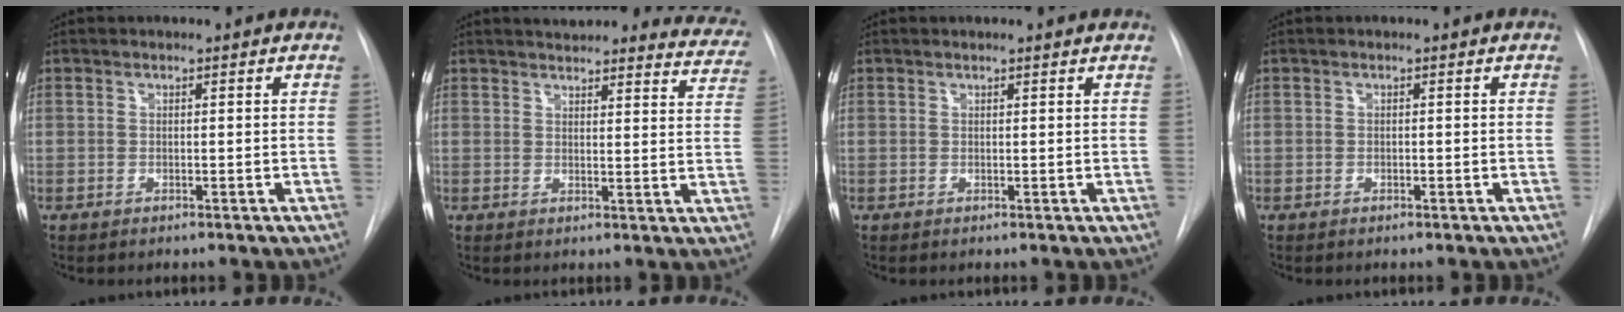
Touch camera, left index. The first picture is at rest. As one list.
[{"total": 12.1, "force": [11.6, 2.6, 1.8], "torque": [0.014, -0.043, 0.102]}, {"total": 0.9, "force": [0.9, 0.0, 0.2], "torque": [-0.010, 0.002, 0.004]}, {"total": 0.9, "force": [-0.9, 0.1, 0.0], "torque": [0.000, -0.007, -0.016]}]